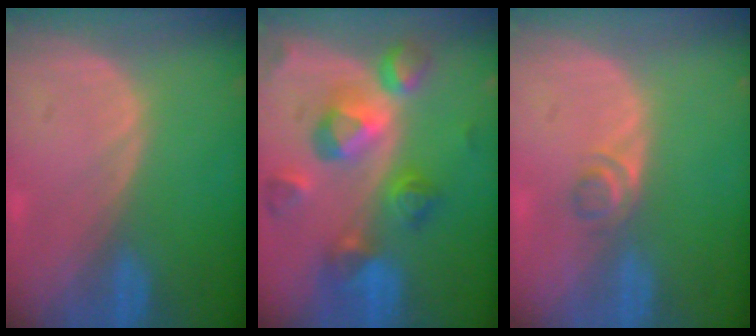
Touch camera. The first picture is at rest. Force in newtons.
{"total": 10.5, "press": 9.4, "slide": 4.7}
{"total": 2.2, "press": 2.0, "slide": 0.9}